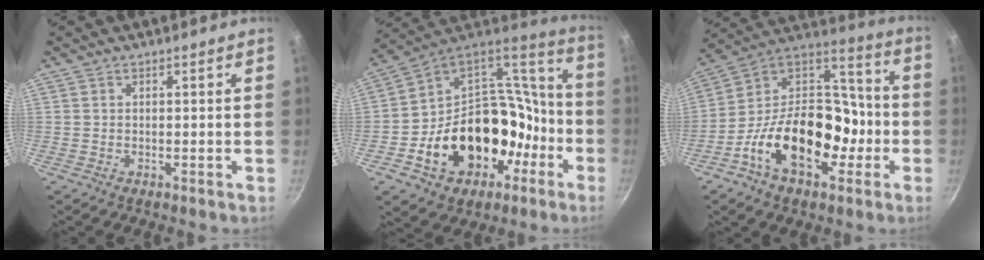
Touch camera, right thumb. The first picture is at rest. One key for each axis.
{"total": 26.6, "fx": -8.3, "fy": 20.0, "fz": 15.4, "tx": -0.222, "ty": 0.082, "tz": -0.108}
{"total": 23.1, "fx": -7.8, "fy": 14.6, "fz": 16.1, "tx": -0.232, "ty": 0.074, "tz": -0.143}